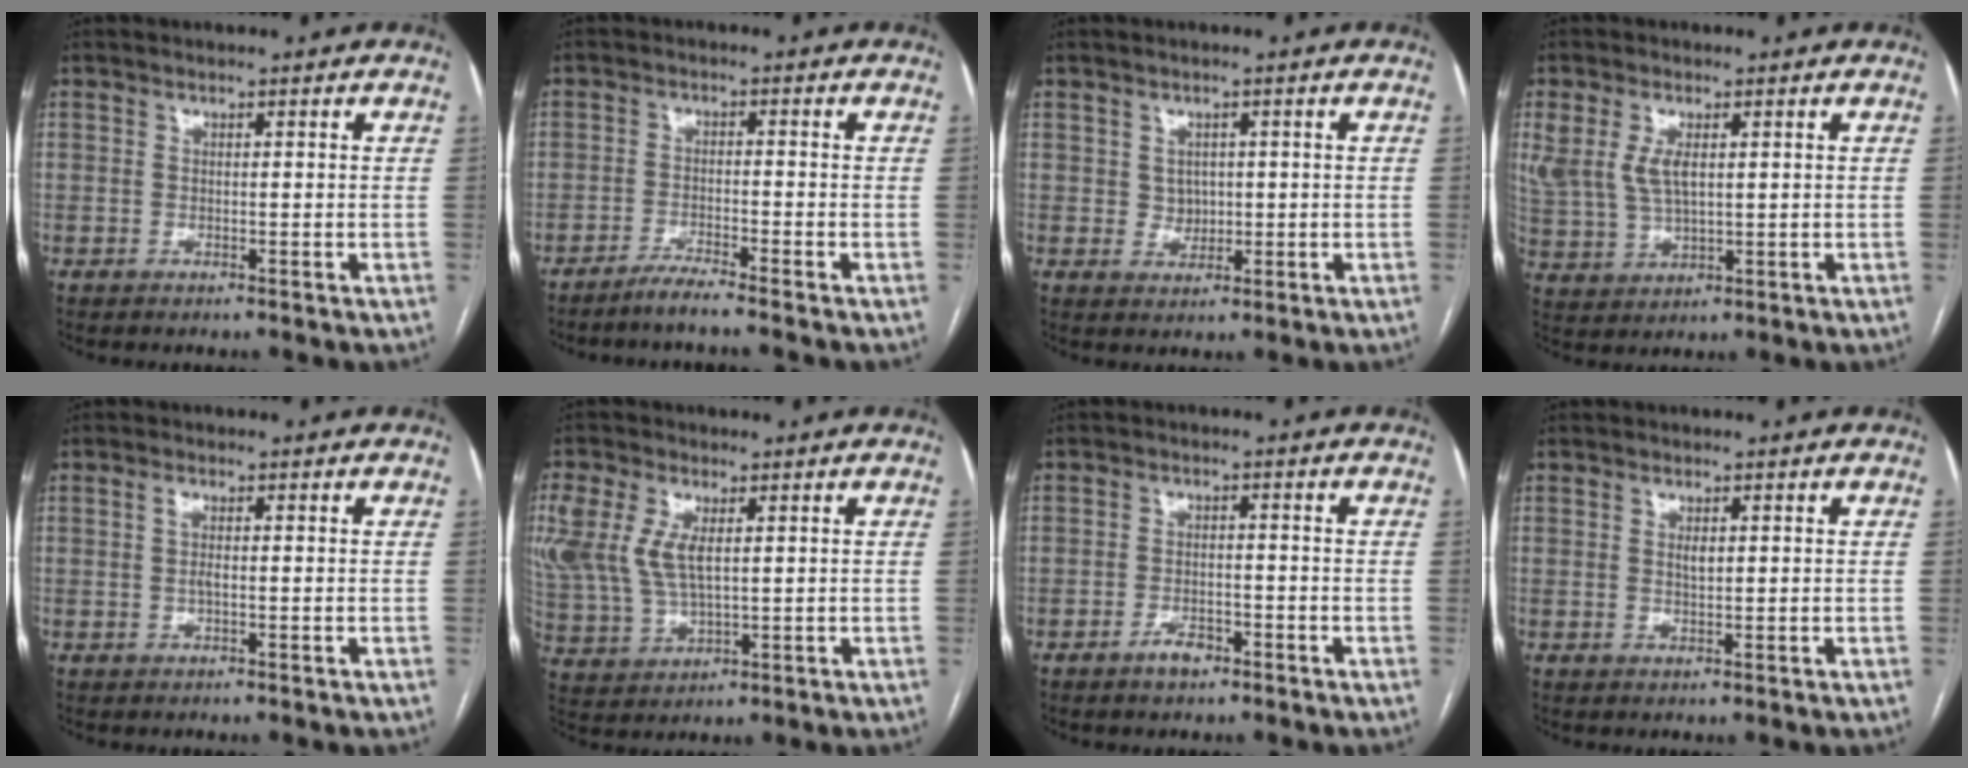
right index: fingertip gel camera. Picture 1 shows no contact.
{"total": 3.7, "force": [-3.2, -1.0, 1.5], "torque": [-0.031, -0.010, -0.065]}
{"total": 2.5, "force": [0.5, 2.2, 1.0], "torque": [-0.015, 0.002, 0.013]}
{"total": 8.5, "force": [2.3, 4.7, 6.7], "torque": [-0.162, 0.009, 0.054]}
{"total": 2.7, "force": [0.0, 0.8, 2.6], "torque": [-0.056, 0.003, 0.001]}
{"total": 13.9, "force": [3.3, 7.7, 11.1], "torque": [-0.284, 0.005, 0.070]}
{"total": 2.8, "force": [-1.8, 1.3, 1.7], "torque": [-0.034, 0.004, -0.029]}
{"total": 1.4, "force": [0.4, 0.5, 1.2], "torque": [-0.022, -0.001, 0.008]}